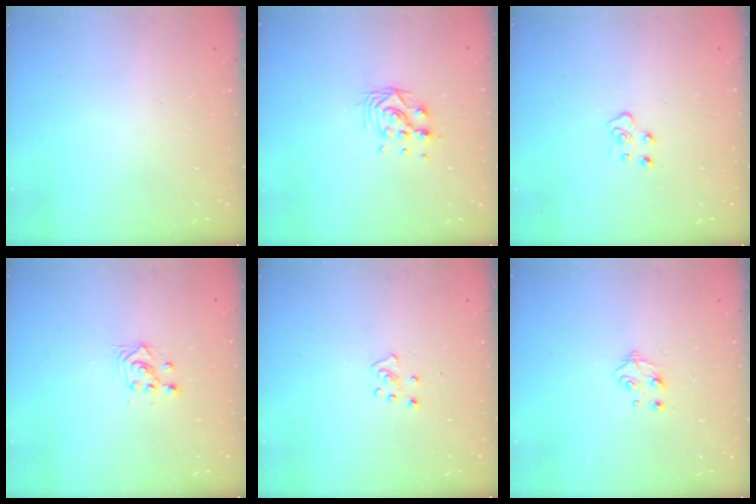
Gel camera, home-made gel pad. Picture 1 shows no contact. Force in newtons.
{"total": 8.8, "press": 8.8, "slide": 0.6}
{"total": 5.4, "press": 5.4, "slide": 0.4}
{"total": 2.8, "press": 2.8, "slide": 0.2}
{"total": 4.6, "press": 4.6, "slide": 0.5}
{"total": 5.3, "press": 5.3, "slide": 0.3}